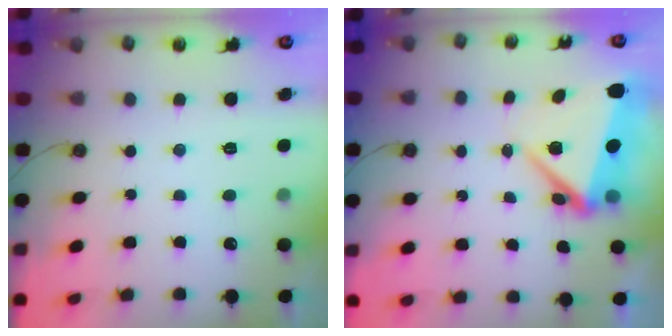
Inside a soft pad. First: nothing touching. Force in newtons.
{"total": 7.9, "press": 7.7, "slide": 1.8}